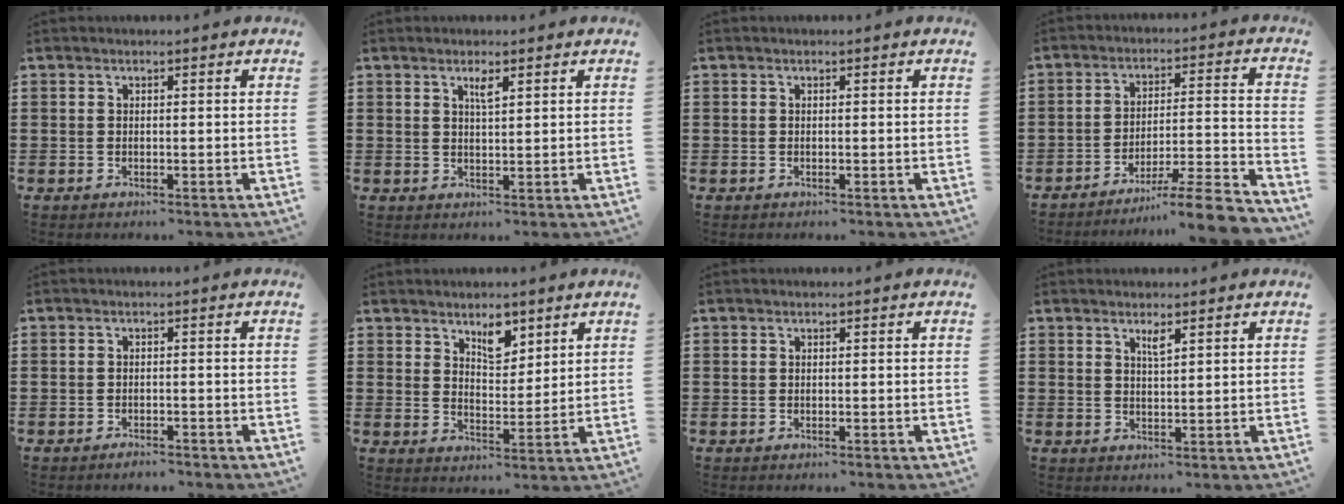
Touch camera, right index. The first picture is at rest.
{"total": 2.0, "force": [1.2, 0.3, 1.6], "torque": [-0.025, -0.002, 0.018]}
{"total": 0.0}
{"total": 8.3, "force": [-7.1, 0.1, 4.4], "torque": [-0.062, 0.002, -0.138]}
{"total": 1.3, "force": [-1.3, 0.1, 0.2], "torque": [-0.007, 0.001, -0.025]}
{"total": 4.9, "force": [3.5, 2.5, 2.5], "torque": [-0.043, 0.000, 0.061]}
{"total": 0.0}
{"total": 1.9, "force": [1.3, 0.3, 1.3], "torque": [-0.019, -0.002, 0.020]}